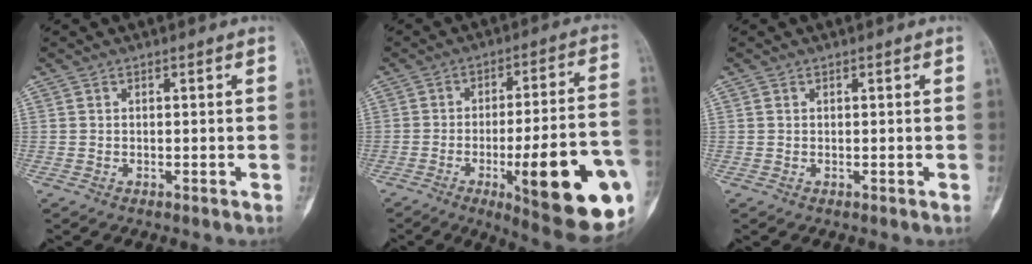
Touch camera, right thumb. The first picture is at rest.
{"total": 23.7, "force": [-7.5, 5.6, 21.8], "torque": [-0.257, 0.010, -0.091]}
{"total": 0.0}